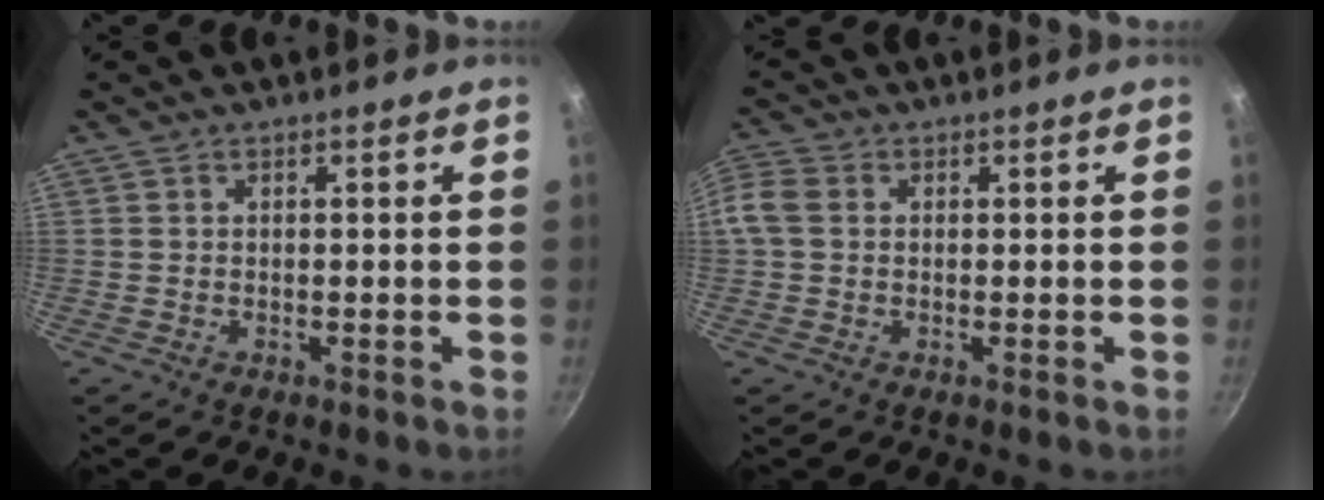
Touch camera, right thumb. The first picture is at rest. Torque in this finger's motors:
{"motor_torque": [-0.57, 0.67, 0.78, -0.23, 0.26]}